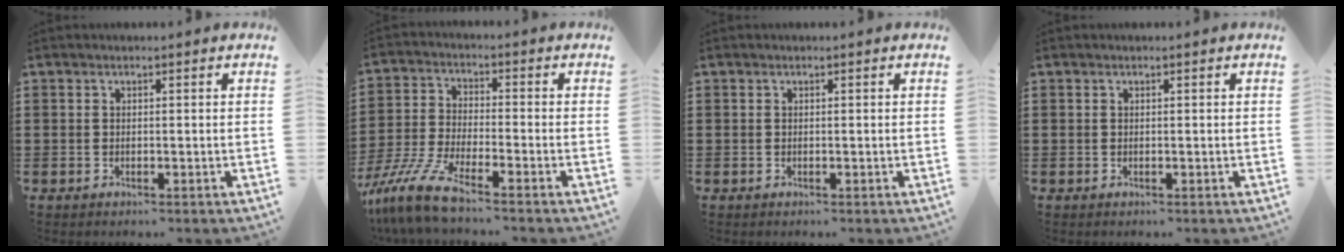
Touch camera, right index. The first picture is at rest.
{"total": 7.7, "force": [-6.5, 0.1, 4.1], "torque": [-0.114, -0.016, -0.137]}
{"total": 0.0}
{"total": 0.0}